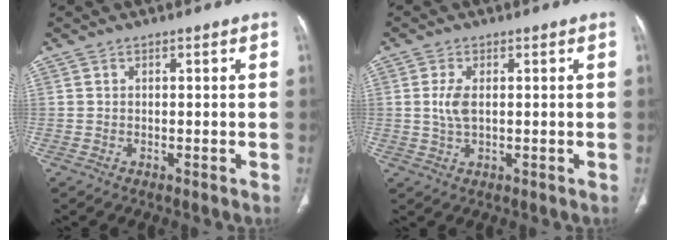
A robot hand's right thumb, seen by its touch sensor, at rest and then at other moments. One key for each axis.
{"total": 3.8, "fx": 0.4, "fy": 1.8, "fz": 3.3, "tx": -0.078, "ty": -0.001, "tz": 0.012}